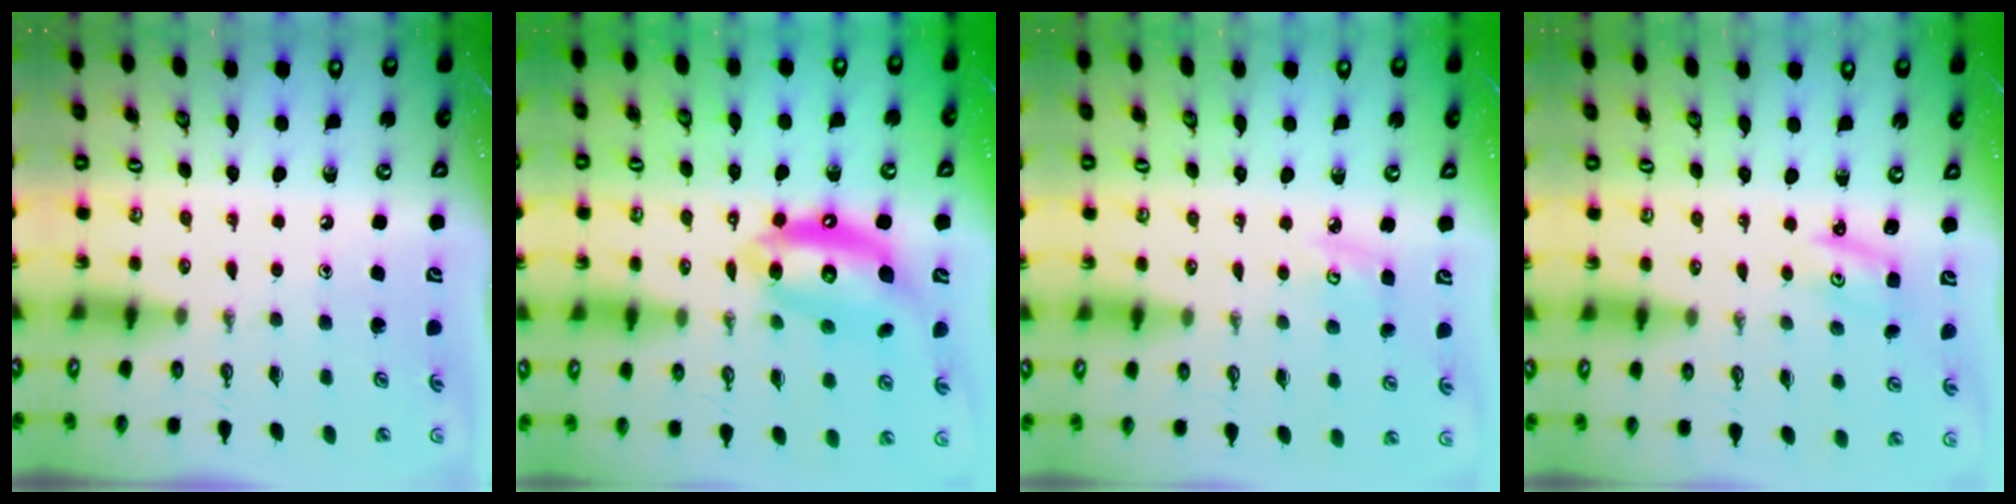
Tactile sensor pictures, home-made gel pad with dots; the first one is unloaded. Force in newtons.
{"total": 14.1, "press": 14.0, "slide": 1.1}
{"total": 3.9, "press": 3.9, "slide": 0.4}
{"total": 2.1, "press": 2.1, "slide": 0.2}